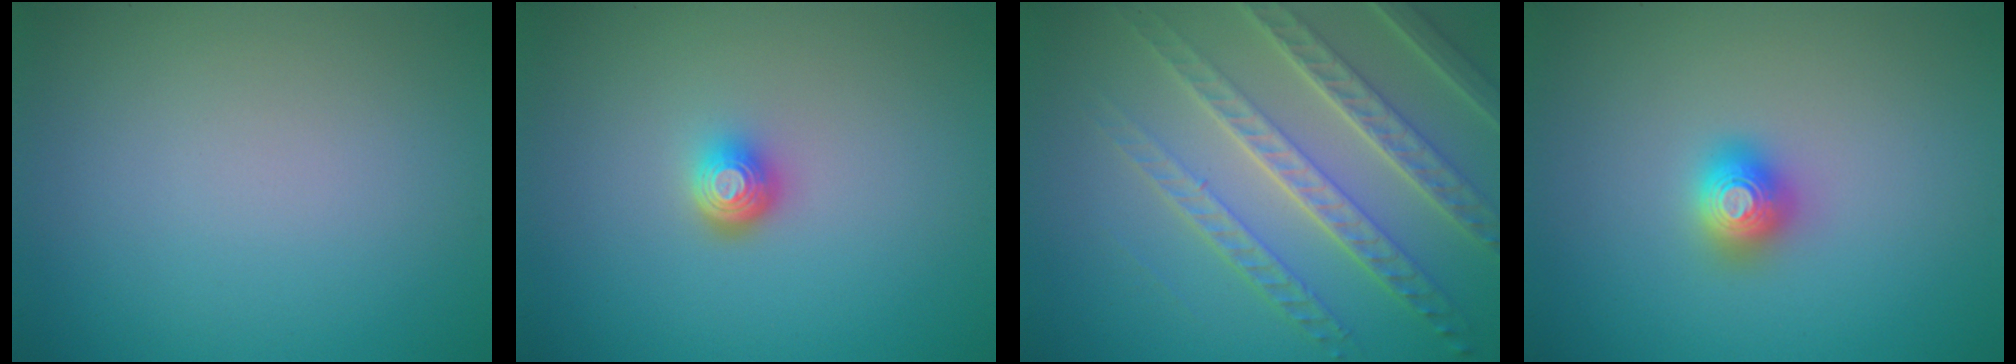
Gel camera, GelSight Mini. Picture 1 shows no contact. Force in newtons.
{"total": 1.9, "press": 1.4, "slide": 1.3}
{"total": 7.2, "press": 5.2, "slide": 5.0}
{"total": 2.0, "press": 2.0, "slide": 0.1}